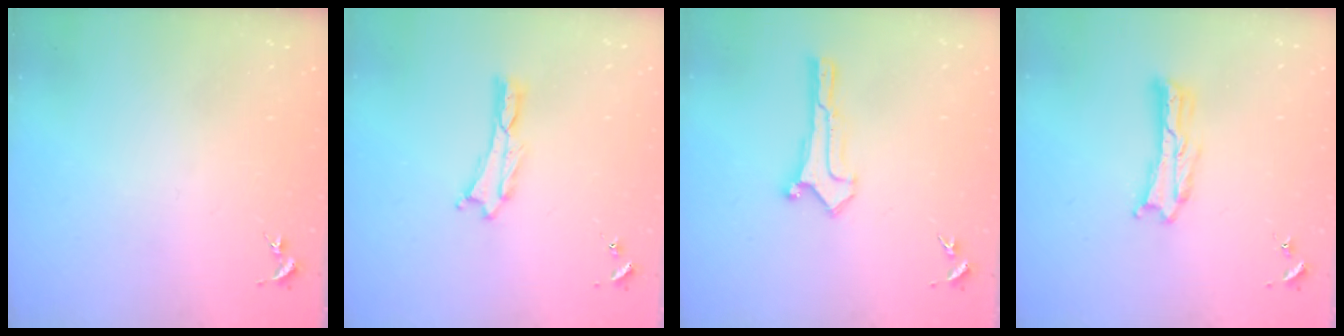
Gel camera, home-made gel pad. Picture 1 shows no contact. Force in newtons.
{"total": 0.0}
{"total": 0.0}
{"total": 1.0, "press": 1.0, "slide": 0.2}